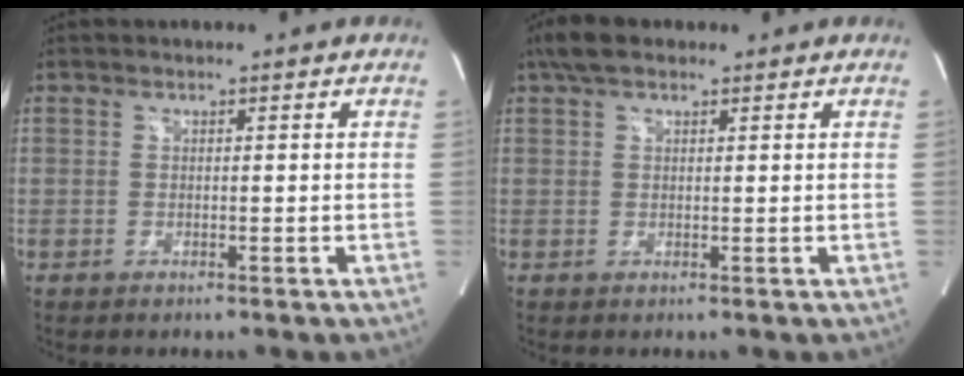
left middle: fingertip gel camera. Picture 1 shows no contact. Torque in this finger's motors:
{"motor_torque": [0.62, -0.01, -0.21, 0.00]}